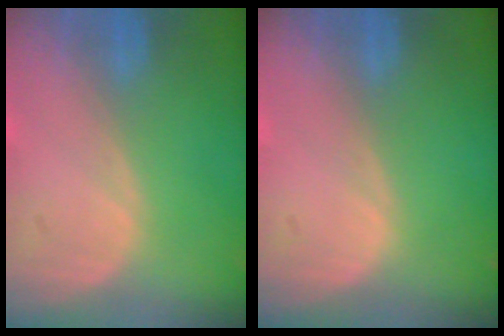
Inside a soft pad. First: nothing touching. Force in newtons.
{"total": 0.0}